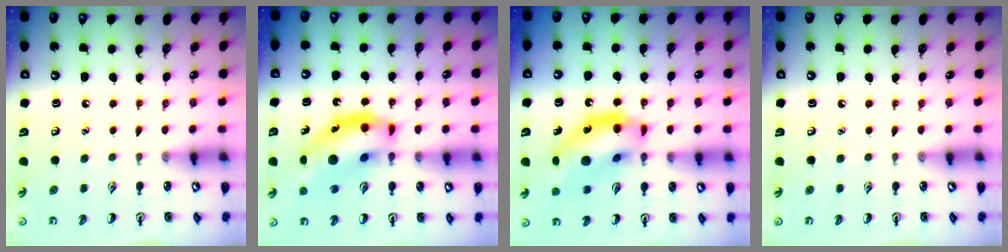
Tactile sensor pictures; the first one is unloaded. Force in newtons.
{"total": 15.3, "press": 14.7, "slide": 4.5}
{"total": 16.0, "press": 15.4, "slide": 4.2}
{"total": 0.0}